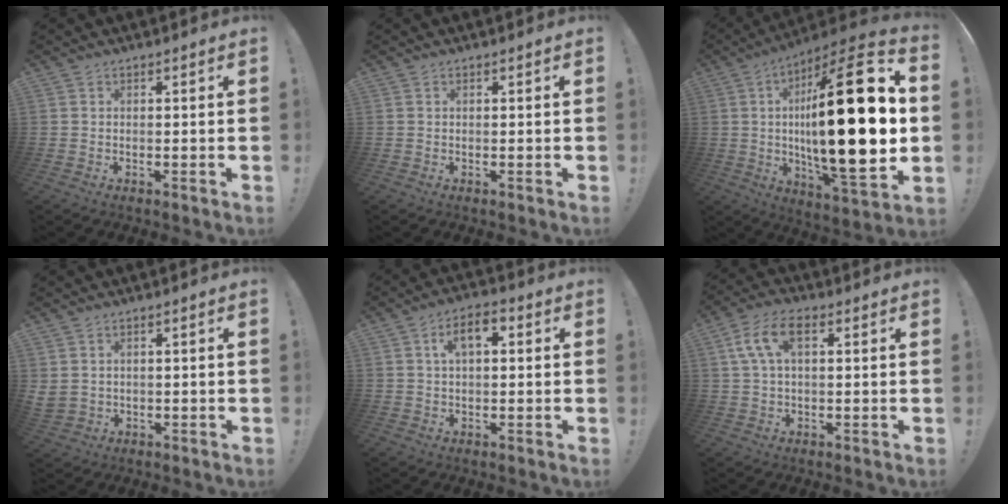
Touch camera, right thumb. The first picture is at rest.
{"total": 0.0}
{"total": 34.7, "force": [1.3, 10.2, 33.1], "torque": [-0.568, -0.009, 0.015]}
{"total": 2.8, "force": [1.3, 2.1, 1.2], "torque": [-0.028, -0.008, 0.025]}
{"total": 6.9, "force": [1.7, 3.6, 5.6], "torque": [-0.087, 0.008, 0.026]}
{"total": 9.3, "force": [2.4, 5.0, 7.4], "torque": [-0.150, 0.011, 0.046]}